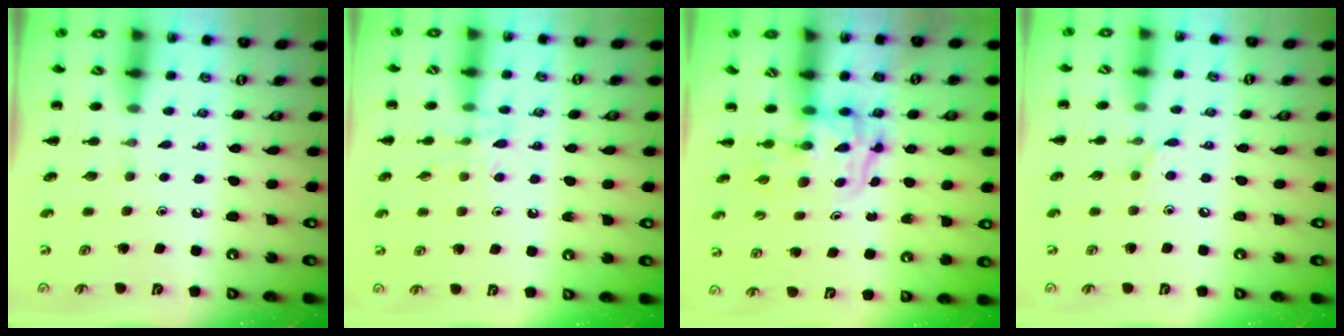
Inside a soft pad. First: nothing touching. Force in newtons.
{"total": 8.9, "press": 8.7, "slide": 1.5}
{"total": 3.2, "press": 3.2, "slide": 0.6}
{"total": 5.1, "press": 4.9, "slide": 1.6}